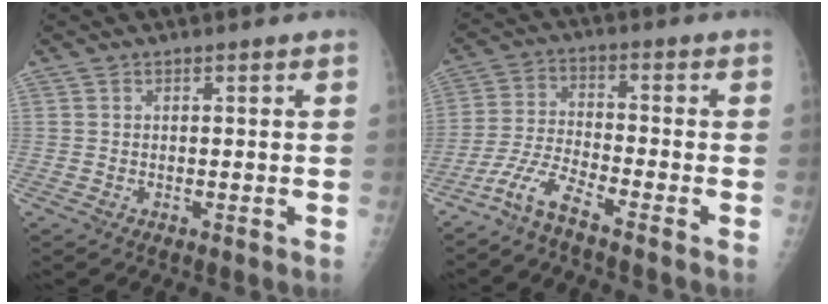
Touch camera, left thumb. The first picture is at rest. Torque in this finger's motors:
{"motor_torque": [-0.07, 0.12, 0.28, 0.71, 0.05]}